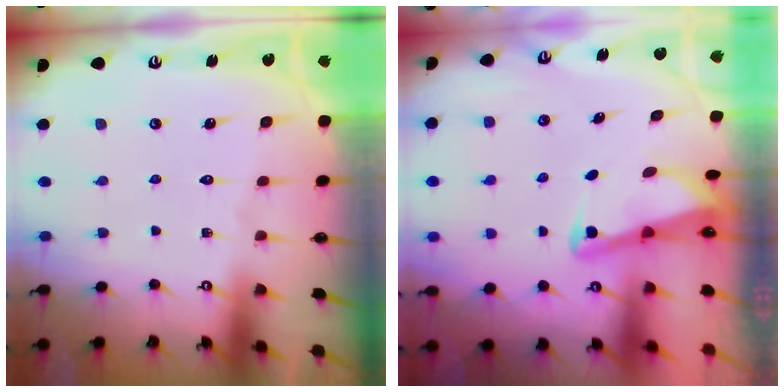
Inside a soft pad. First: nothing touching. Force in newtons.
{"total": 2.9, "press": 2.9, "slide": 0.3}